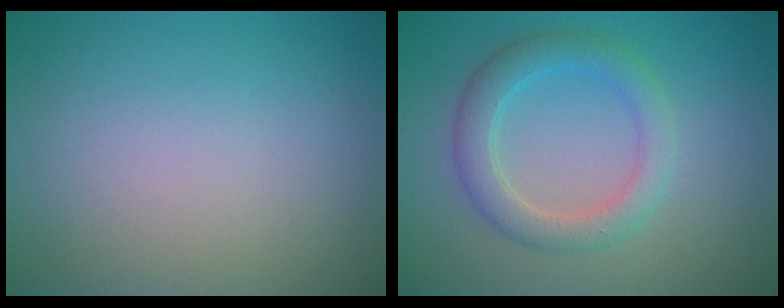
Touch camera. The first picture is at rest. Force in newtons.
{"total": 3.6, "press": 3.6, "slide": 0.0}